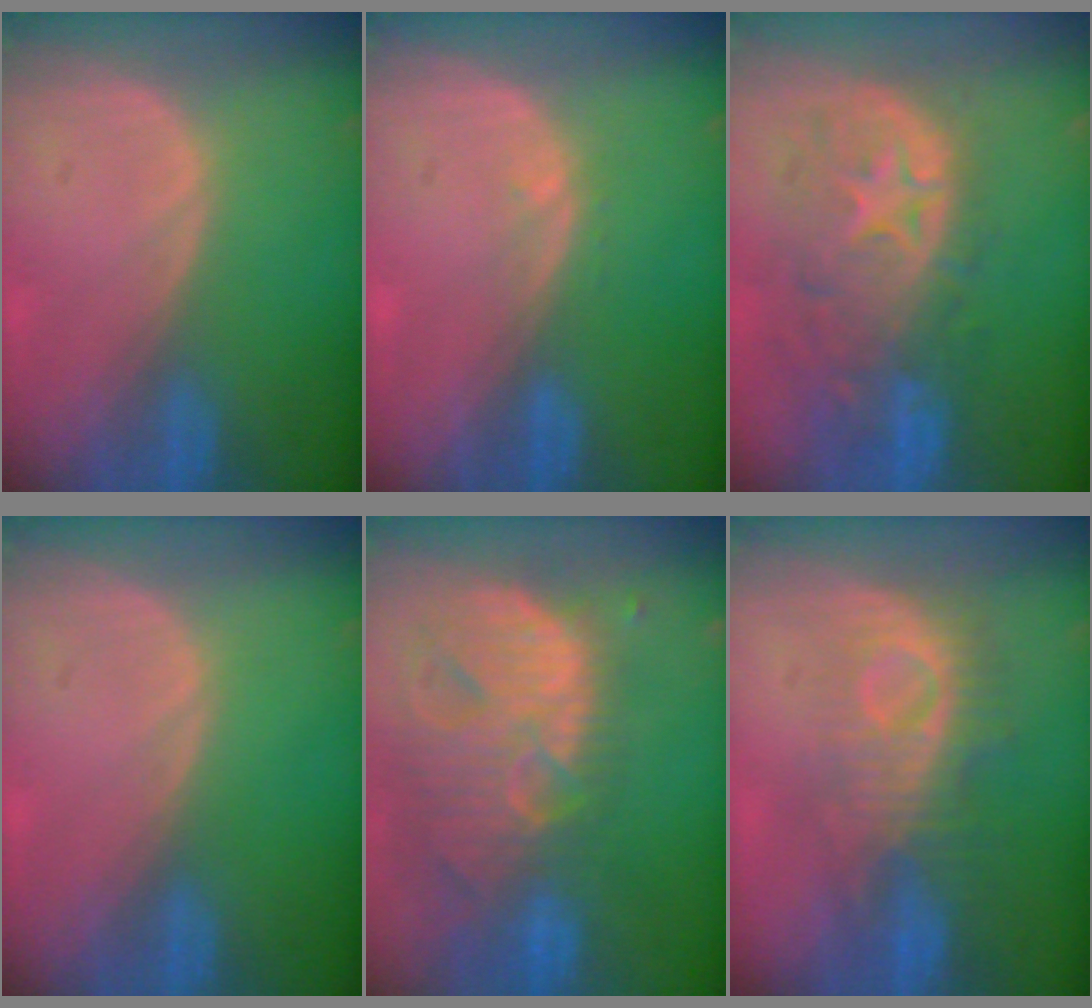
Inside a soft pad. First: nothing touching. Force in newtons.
{"total": 0.7, "press": 0.7, "slide": 0.2}
{"total": 11.1, "press": 9.8, "slide": 5.2}
{"total": 0.0}
{"total": 13.8, "press": 11.6, "slide": 7.4}
{"total": 8.8, "press": 8.3, "slide": 2.8}